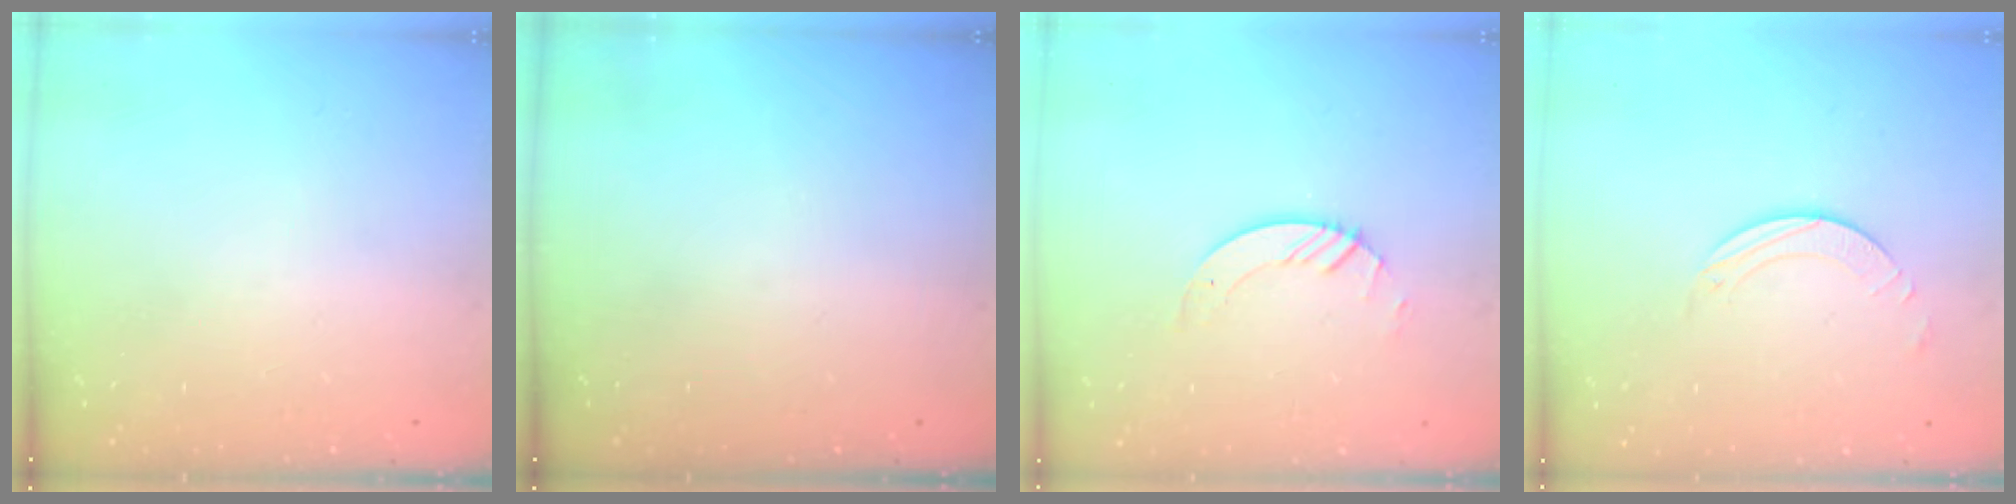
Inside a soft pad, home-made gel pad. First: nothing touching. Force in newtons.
{"total": 0.0}
{"total": 3.2, "press": 3.2, "slide": 0.3}
{"total": 2.5, "press": 2.5, "slide": 0.2}